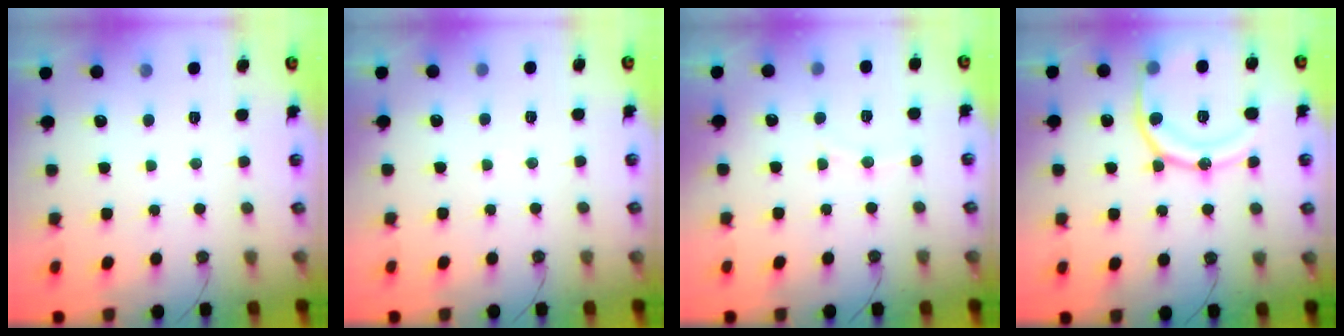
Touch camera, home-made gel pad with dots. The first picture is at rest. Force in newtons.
{"total": 1.9, "press": 1.9, "slide": 0.2}
{"total": 5.3, "press": 5.2, "slide": 1.2}
{"total": 18.2, "press": 18.0, "slide": 2.0}